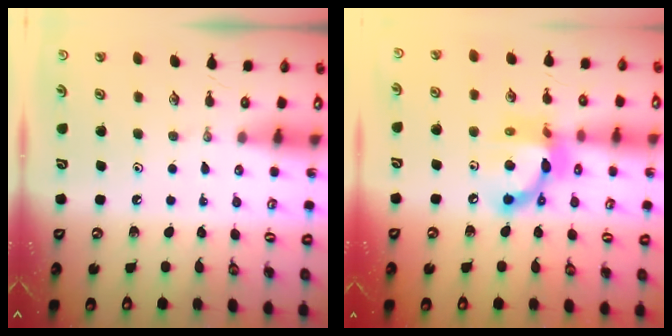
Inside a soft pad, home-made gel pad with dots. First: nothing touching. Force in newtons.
{"total": 13.4, "press": 13.3, "slide": 0.8}